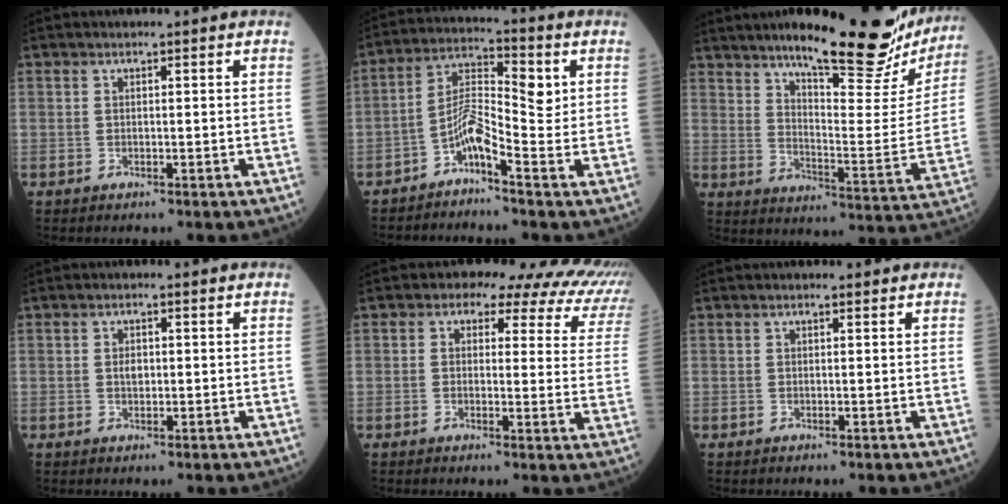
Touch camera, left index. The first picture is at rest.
{"total": 6.5, "force": [-1.2, 1.6, 6.2], "torque": [-0.120, 0.028, -0.023]}
{"total": 24.3, "force": [19.7, 4.3, 13.6], "torque": [-0.194, -0.037, 0.260]}
{"total": 1.5, "force": [0.0, 0.9, 1.1], "torque": [-0.018, 0.000, 0.003]}
{"total": 13.8, "force": [10.8, 5.8, 6.3], "torque": [-0.054, 0.011, 0.093]}
{"total": 0.9, "force": [0.7, 0.3, 0.5], "torque": [-0.012, 0.006, 0.007]}